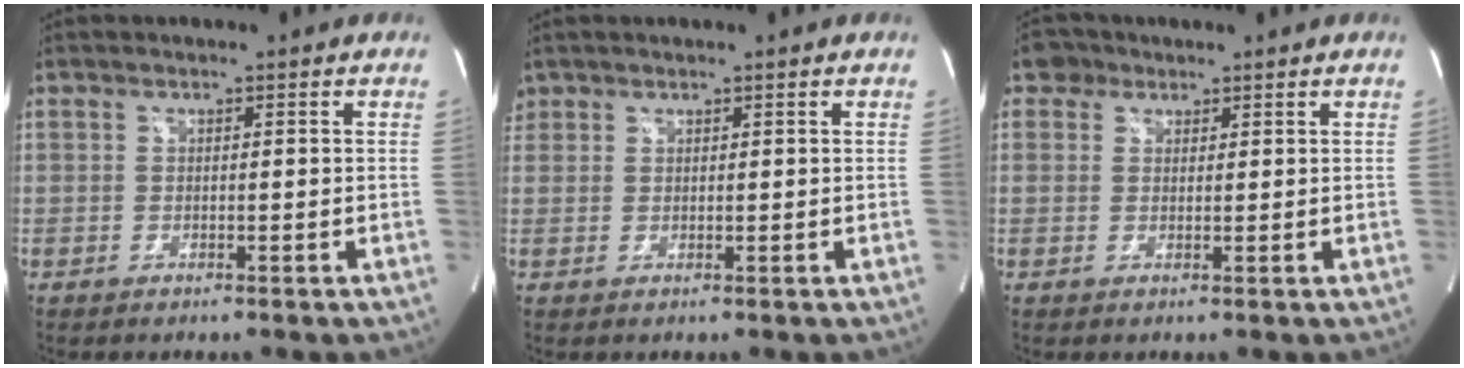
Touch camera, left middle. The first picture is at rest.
{"total": 1.7, "force": [1.2, 1.2, 0.0], "torque": [0.006, 0.012, 0.022]}
{"total": 2.8, "force": [1.6, 2.2, 0.3], "torque": [-0.004, 0.012, 0.024]}